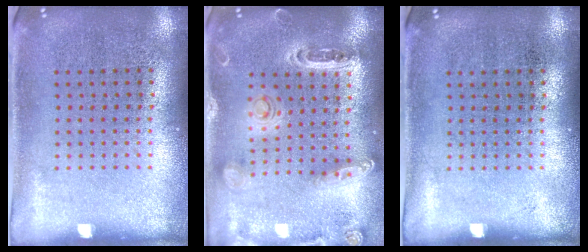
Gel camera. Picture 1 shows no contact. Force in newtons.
{"total": 1.4, "press": 1.3, "slide": 0.2}
{"total": 0.0}